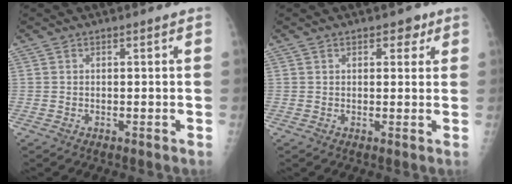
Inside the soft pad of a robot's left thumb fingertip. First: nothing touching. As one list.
[{"total": 2.9, "force": [1.6, 1.9, 1.6], "torque": [0.000, -0.004, 0.019]}]